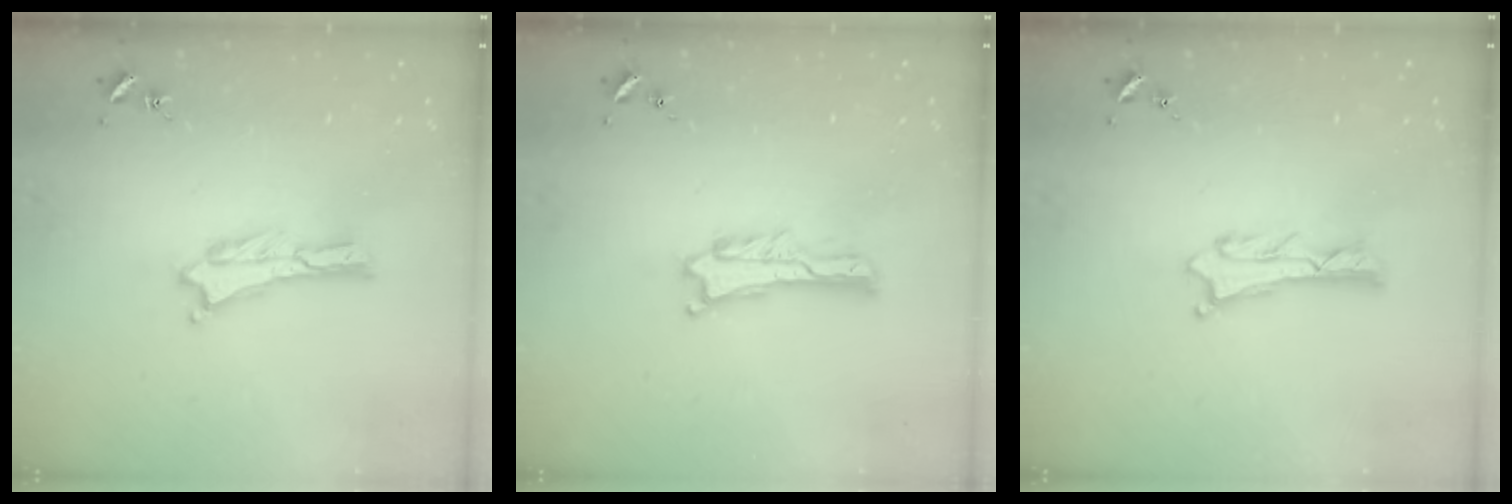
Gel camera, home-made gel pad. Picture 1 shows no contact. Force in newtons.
{"total": 0.8, "press": 0.8, "slide": 0.2}
{"total": 1.3, "press": 1.2, "slide": 0.1}